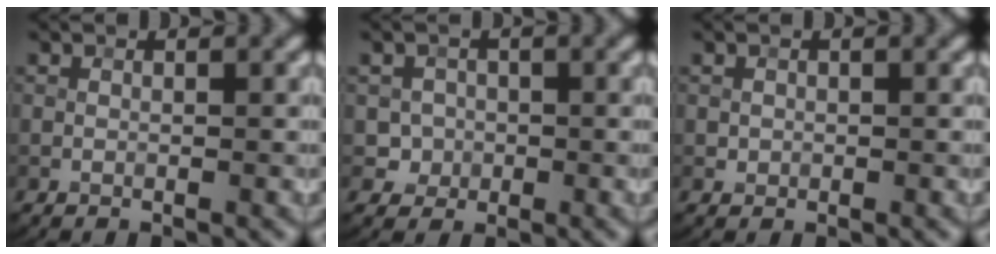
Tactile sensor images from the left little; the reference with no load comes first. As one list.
[{"total": 2.4, "force": [-0.4, 2.4, 0.1], "torque": [0.020, 0.008, -0.014]}, {"total": 0.8, "force": [0.2, 0.7, 0.0], "torque": [0.005, -0.002, 0.001]}]